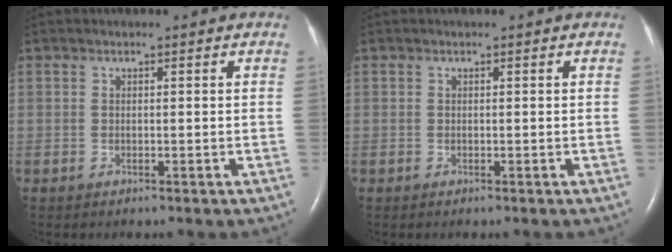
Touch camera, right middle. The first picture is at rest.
{"total": 0.0}